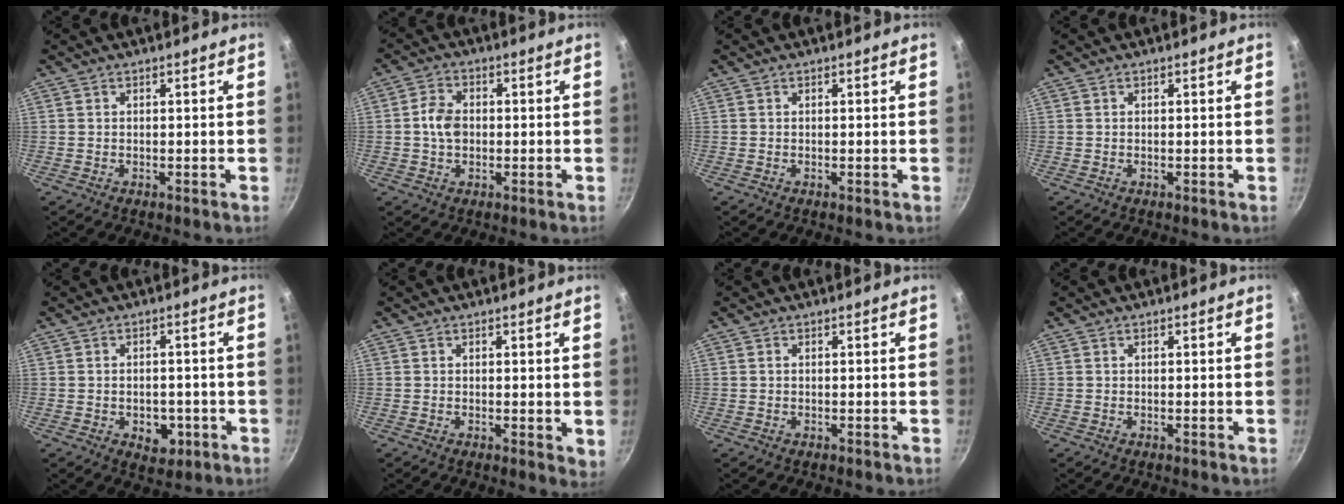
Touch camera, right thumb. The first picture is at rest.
{"total": 5.4, "force": [-0.2, 4.0, 3.7], "torque": [-0.058, 0.013, -0.010]}
{"total": 0.0}
{"total": 0.0}
{"total": 5.6, "force": [-1.8, 3.8, 3.6], "torque": [-0.031, 0.007, -0.018]}
{"total": 2.7, "force": [0.6, 1.2, 2.4], "torque": [-0.024, -0.005, 0.006]}
{"total": 0.0}
{"total": 0.0}